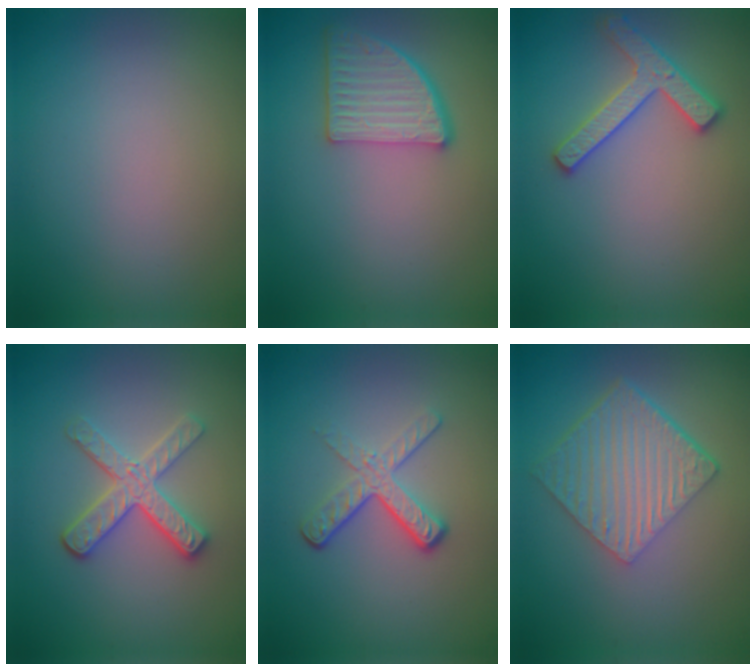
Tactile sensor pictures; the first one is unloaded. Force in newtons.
{"total": 4.5, "press": 4.0, "slide": 2.1}
{"total": 2.8, "press": 2.8, "slide": 0.3}
{"total": 3.6, "press": 3.1, "slide": 1.7}
{"total": 3.7, "press": 2.3, "slide": 2.9}
{"total": 6.0, "press": 4.1, "slide": 4.4}